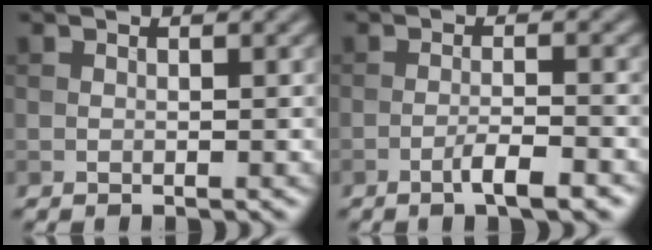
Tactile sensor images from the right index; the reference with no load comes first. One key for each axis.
{"total": 3.2, "fx": -1.8, "fy": 0.5, "fz": 2.5, "tx": -0.041, "ty": 0.008, "tz": -0.038}